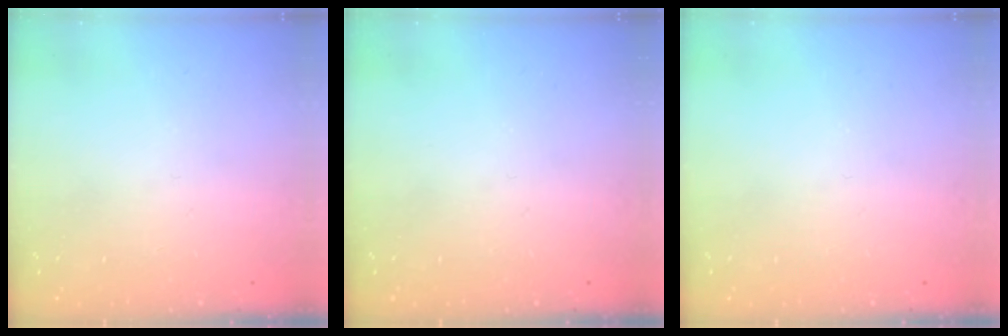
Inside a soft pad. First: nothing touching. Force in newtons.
{"total": 0.0}
{"total": 0.0}